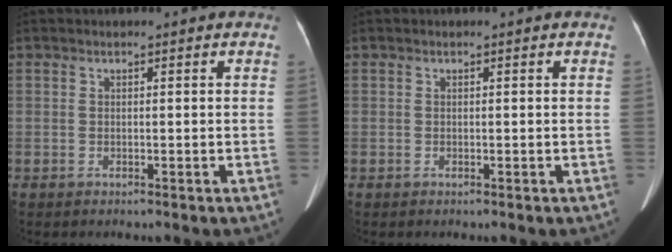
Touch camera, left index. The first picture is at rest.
{"total": 0.0}